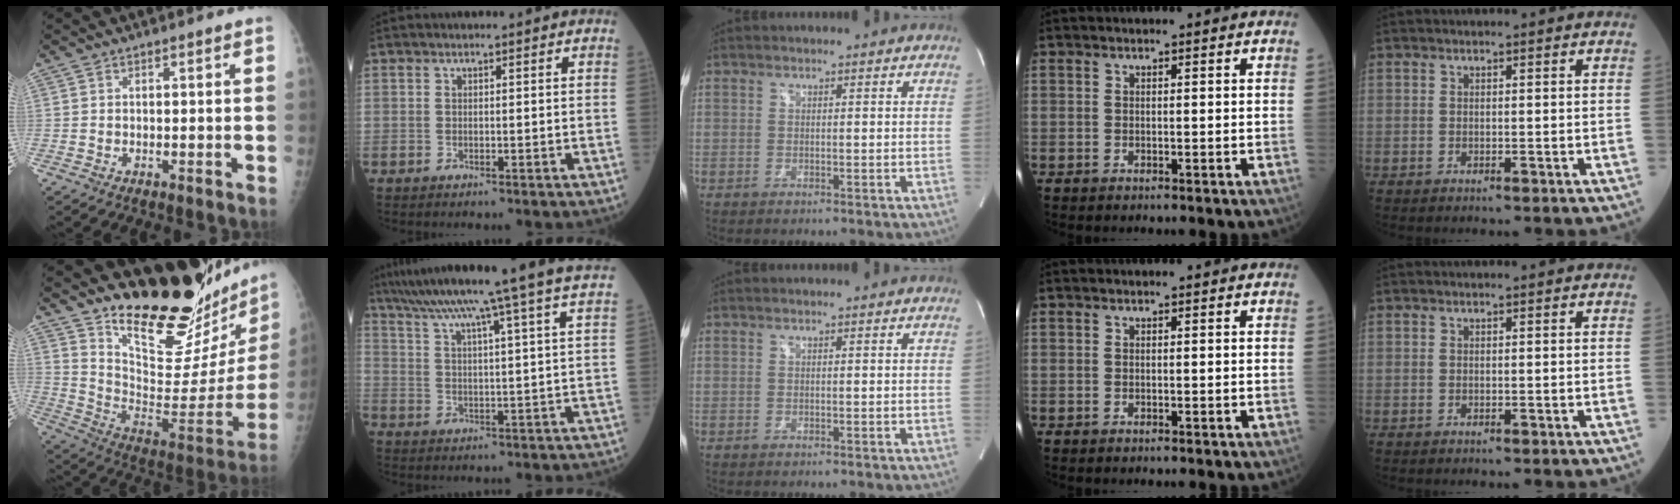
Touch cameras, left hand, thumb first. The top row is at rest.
{"thumb": {"total": 27.4, "force": [23.7, 6.3, 12.2], "torque": [-0.153, -0.195, 0.344]}, "index": {"total": 24.8, "force": [21.3, -2.6, 12.4], "torque": [-0.213, -0.041, 0.284]}}